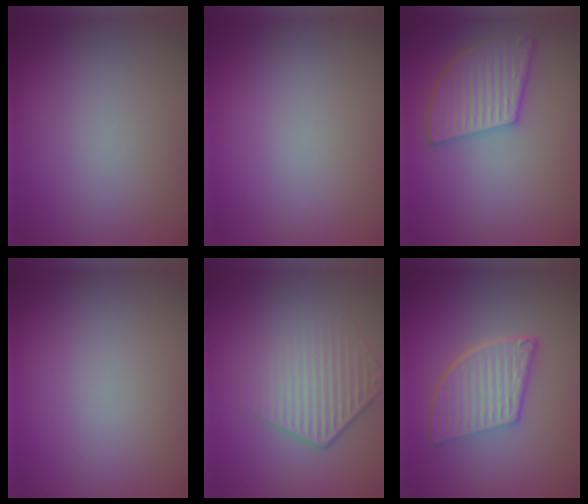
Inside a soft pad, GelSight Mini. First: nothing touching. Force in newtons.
{"total": 0.0}
{"total": 4.8, "press": 4.3, "slide": 2.1}
{"total": 0.0}
{"total": 3.1, "press": 3.0, "slide": 1.0}
{"total": 5.5, "press": 4.1, "slide": 3.7}